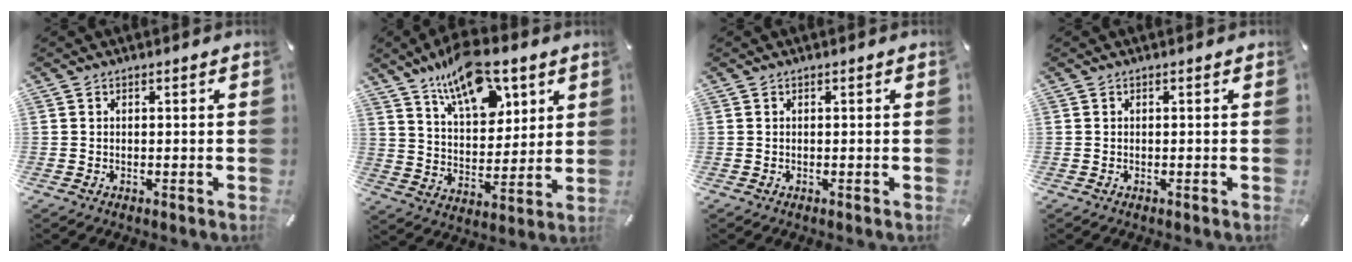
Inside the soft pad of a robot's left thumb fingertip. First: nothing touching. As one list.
[{"total": 15.8, "force": [10.3, 8.1, 8.7], "torque": [-0.144, -0.047, 0.182]}, {"total": 0.0}, {"total": 0.0}]